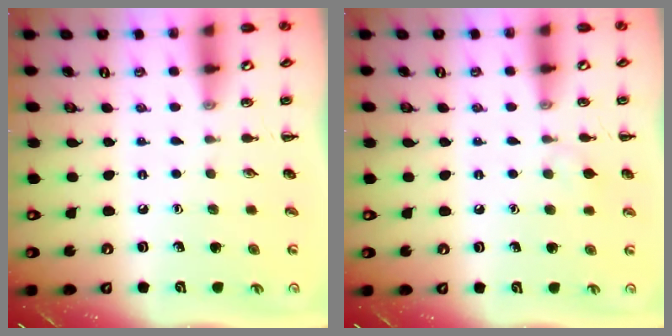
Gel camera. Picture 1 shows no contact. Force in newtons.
{"total": 4.7, "press": 4.4, "slide": 1.8}